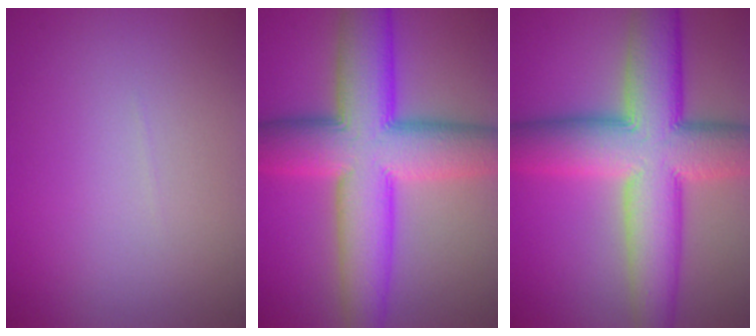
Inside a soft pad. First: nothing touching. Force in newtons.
{"total": 12.7, "press": 12.7, "slide": 0.1}
{"total": 12.8, "press": 12.8, "slide": 0.5}